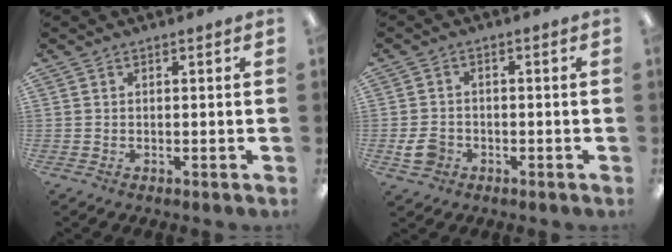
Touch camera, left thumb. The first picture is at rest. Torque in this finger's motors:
{"motor_torque": [-0.19, 0.91, 0.22, -0.22, 0.01]}